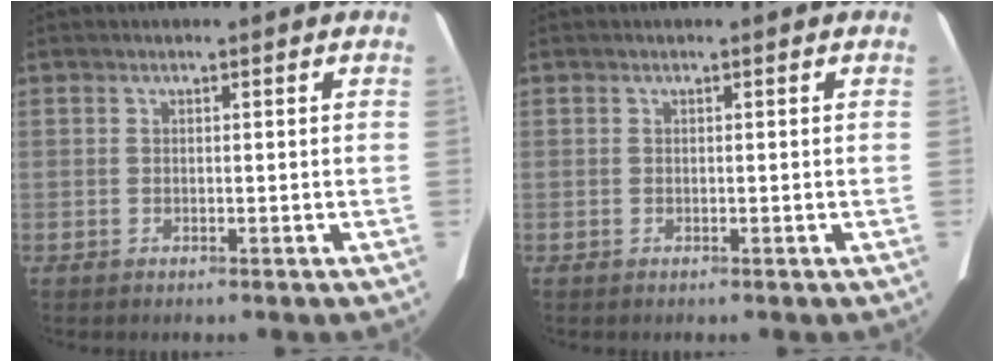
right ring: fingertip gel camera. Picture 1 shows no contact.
{"total": 0.0}